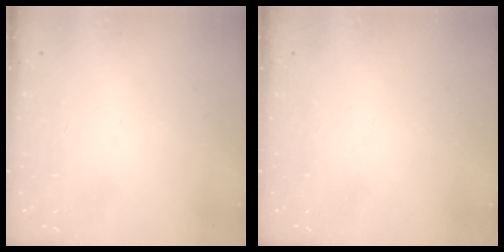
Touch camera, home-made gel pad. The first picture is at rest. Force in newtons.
{"total": 0.0}